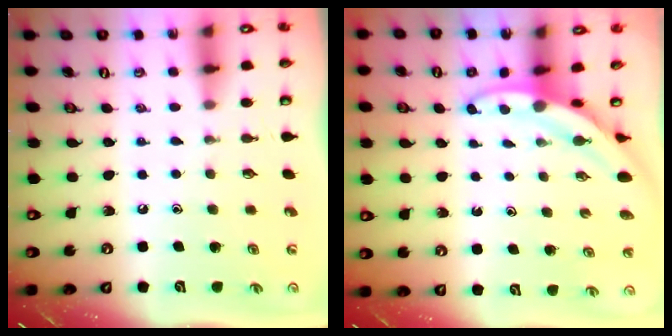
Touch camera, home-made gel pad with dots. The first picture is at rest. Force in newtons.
{"total": 3.6, "press": 3.6, "slide": 0.1}